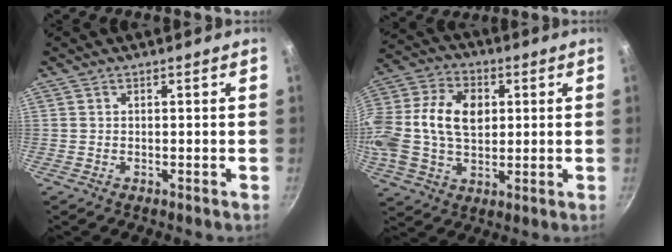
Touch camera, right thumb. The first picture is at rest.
{"total": 21.0, "force": [2.9, 14.6, 14.9], "torque": [-0.292, 0.026, 0.042]}